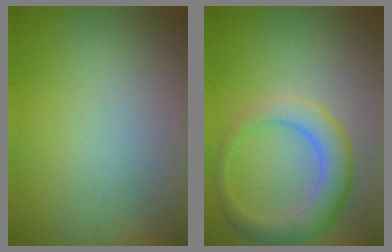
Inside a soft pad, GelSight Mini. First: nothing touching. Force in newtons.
{"total": 4.3, "press": 4.3, "slide": 0.2}